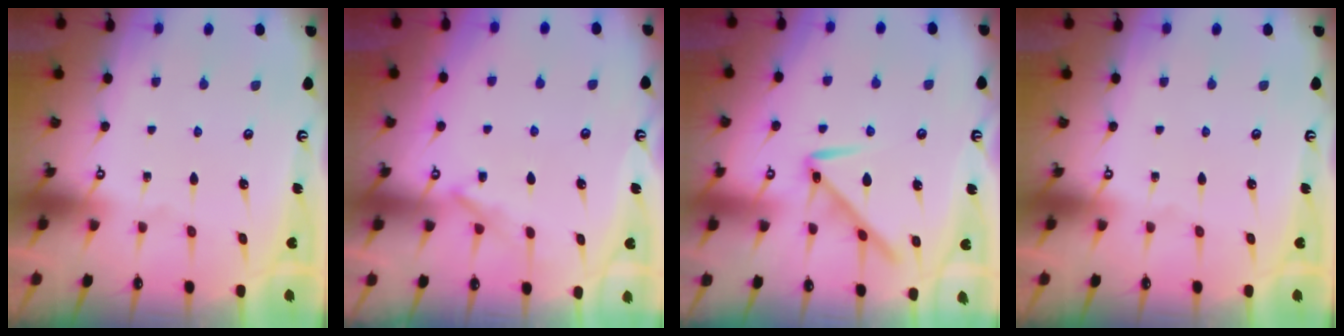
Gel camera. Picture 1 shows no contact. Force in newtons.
{"total": 6.4, "press": 6.4, "slide": 0.7}
{"total": 9.3, "press": 9.2, "slide": 0.5}
{"total": 0.0}